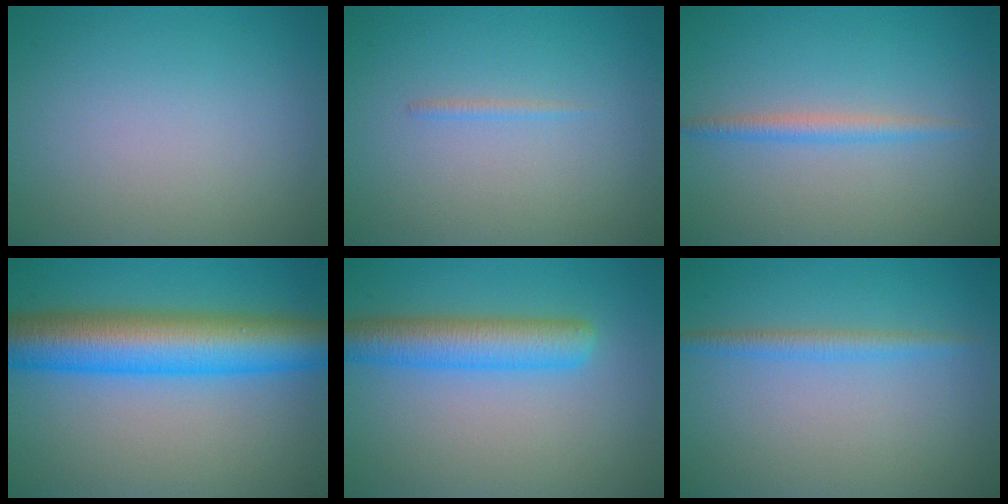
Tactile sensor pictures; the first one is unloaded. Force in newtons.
{"total": 0.6, "press": 0.6, "slide": 0.0}
{"total": 1.7, "press": 1.7, "slide": 0.1}
{"total": 10.5, "press": 10.4, "slide": 0.2}
{"total": 5.5, "press": 5.5, "slide": 0.1}
{"total": 1.9, "press": 1.9, "slide": 0.0}